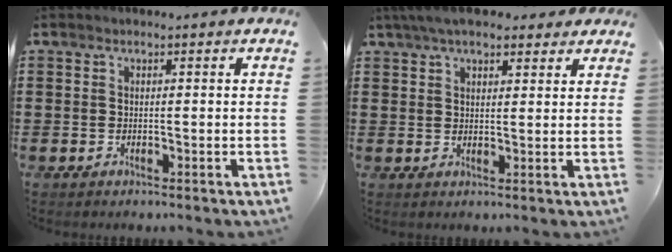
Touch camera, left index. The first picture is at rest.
{"total": 5.6, "force": [4.6, 1.7, 2.7], "torque": [-0.066, 0.001, 0.086]}